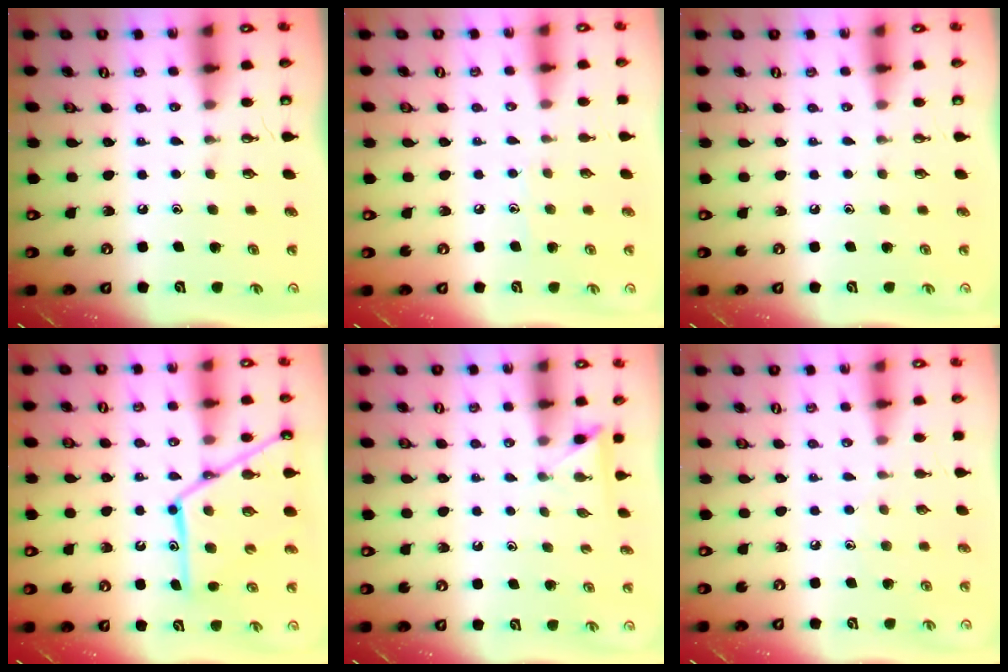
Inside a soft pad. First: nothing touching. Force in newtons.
{"total": 3.9, "press": 3.9, "slide": 0.5}
{"total": 0.0}
{"total": 18.8, "press": 18.7, "slide": 1.8}
{"total": 2.7, "press": 2.7, "slide": 0.2}
{"total": 3.8, "press": 3.8, "slide": 0.4}